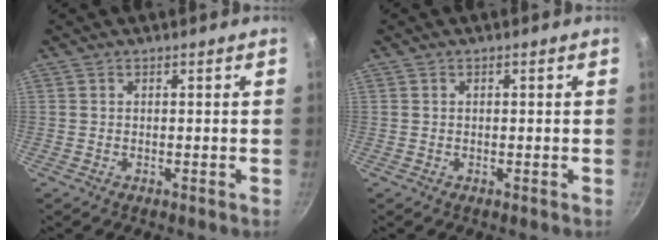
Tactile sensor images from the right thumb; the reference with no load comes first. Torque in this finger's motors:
{"motor_torque": [0.23, -0.37, -0.46, 0.36, 0.03]}